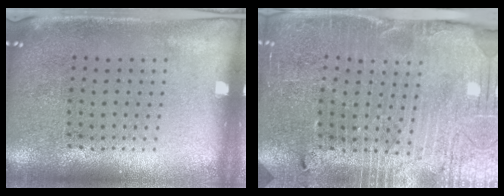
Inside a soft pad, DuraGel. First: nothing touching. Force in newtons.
{"total": 3.8, "press": 3.7, "slide": 0.9}